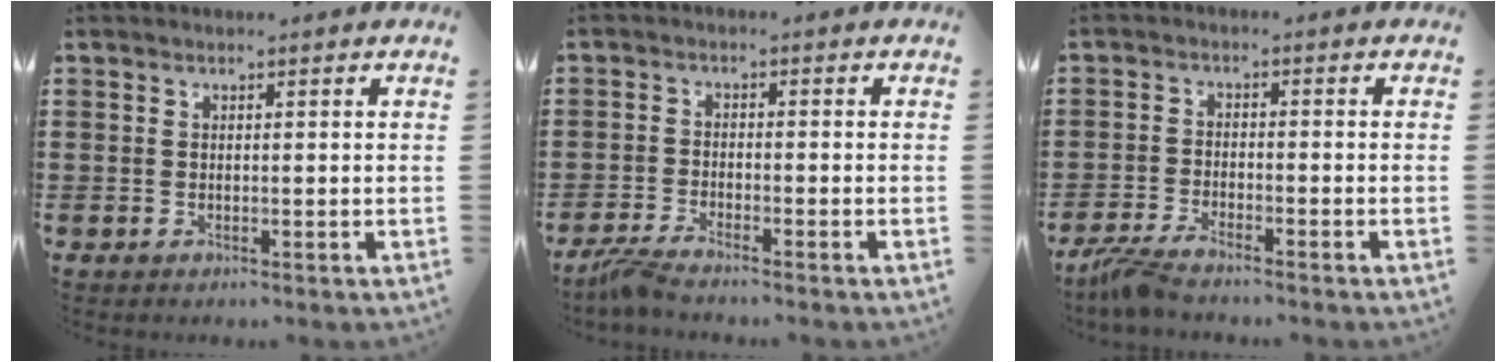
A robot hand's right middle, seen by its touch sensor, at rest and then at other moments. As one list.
[{"total": 2.9, "force": [-2.5, -0.2, 1.3], "torque": [-0.046, -0.011, -0.054]}, {"total": 3.6, "force": [-3.2, 0.0, 1.6], "torque": [-0.050, -0.011, -0.067]}]